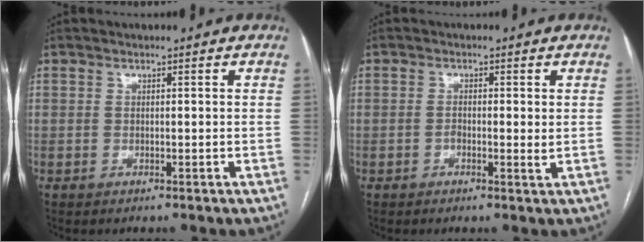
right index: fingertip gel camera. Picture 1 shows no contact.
{"total": 2.2, "force": [-0.2, 0.7, 2.1], "torque": [-0.034, -0.001, -0.004]}